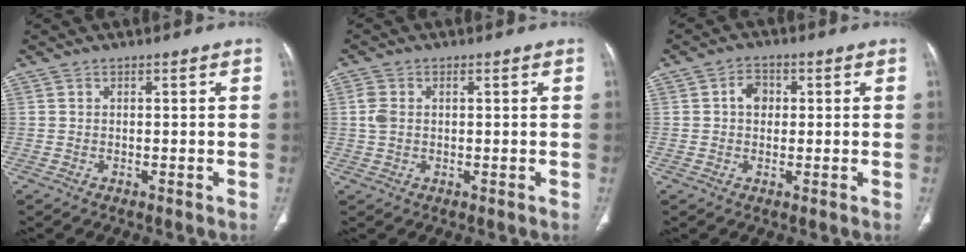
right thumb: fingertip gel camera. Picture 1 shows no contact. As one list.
[{"total": 2.8, "force": [0.3, 2.0, 2.0], "torque": [-0.054, 0.006, 0.004]}, {"total": 3.8, "force": [0.6, 3.0, 2.2], "torque": [-0.020, 0.008, 0.005]}]